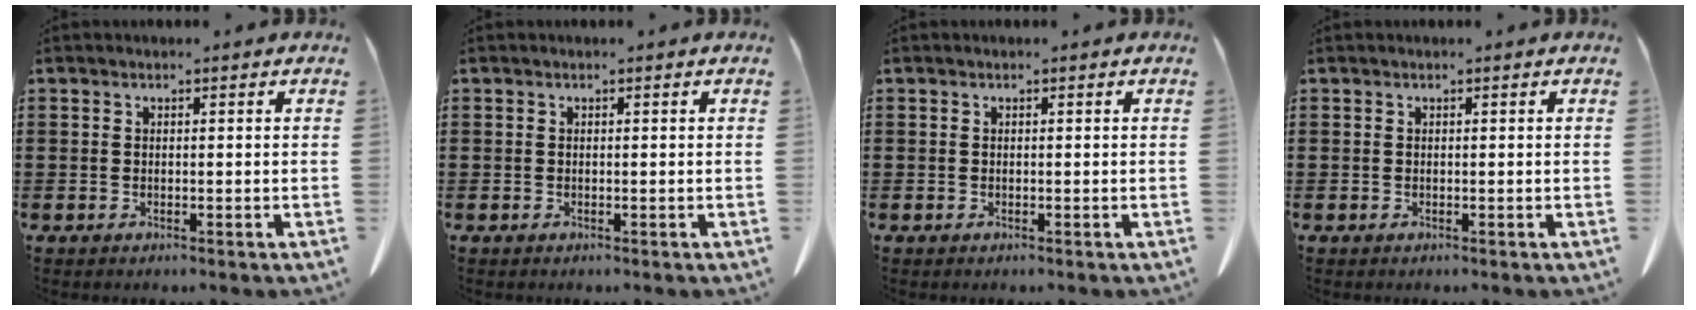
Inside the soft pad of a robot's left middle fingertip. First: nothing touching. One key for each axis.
{"total": 0.0}
{"total": 0.0}
{"total": 0.0}